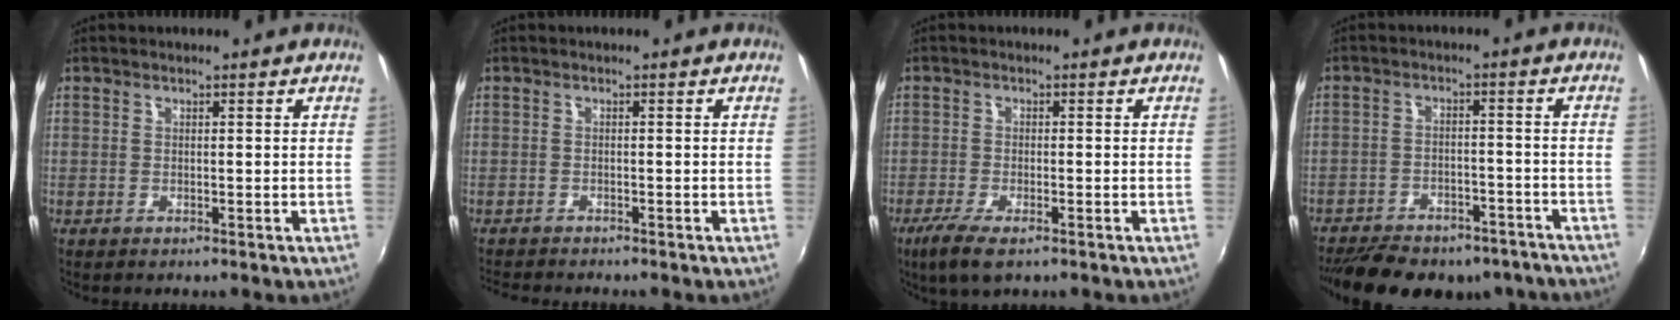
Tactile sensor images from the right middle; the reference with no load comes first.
{"total": 3.6, "force": [-3.4, 0.2, 1.2], "torque": [-0.034, -0.019, -0.063]}
{"total": 5.9, "force": [-3.7, 1.5, 4.3], "torque": [-0.101, -0.023, -0.069]}
{"total": 21.2, "force": [-17.3, 8.4, 8.9], "torque": [-0.186, -0.007, -0.223]}